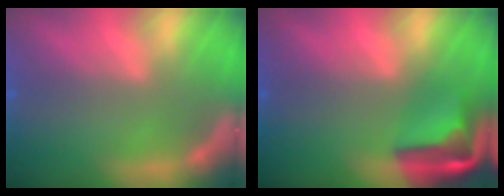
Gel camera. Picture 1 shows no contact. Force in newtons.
{"total": 6.9}